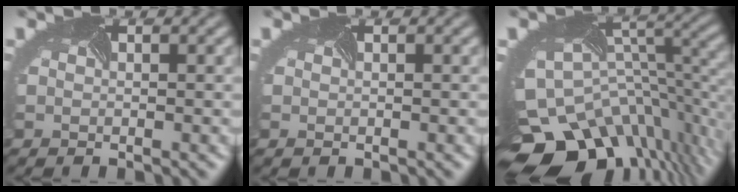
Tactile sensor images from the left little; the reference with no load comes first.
{"total": 0.0}
{"total": 13.6, "force": [-7.2, 8.2, 8.2], "torque": [-0.189, -0.042, -0.086]}